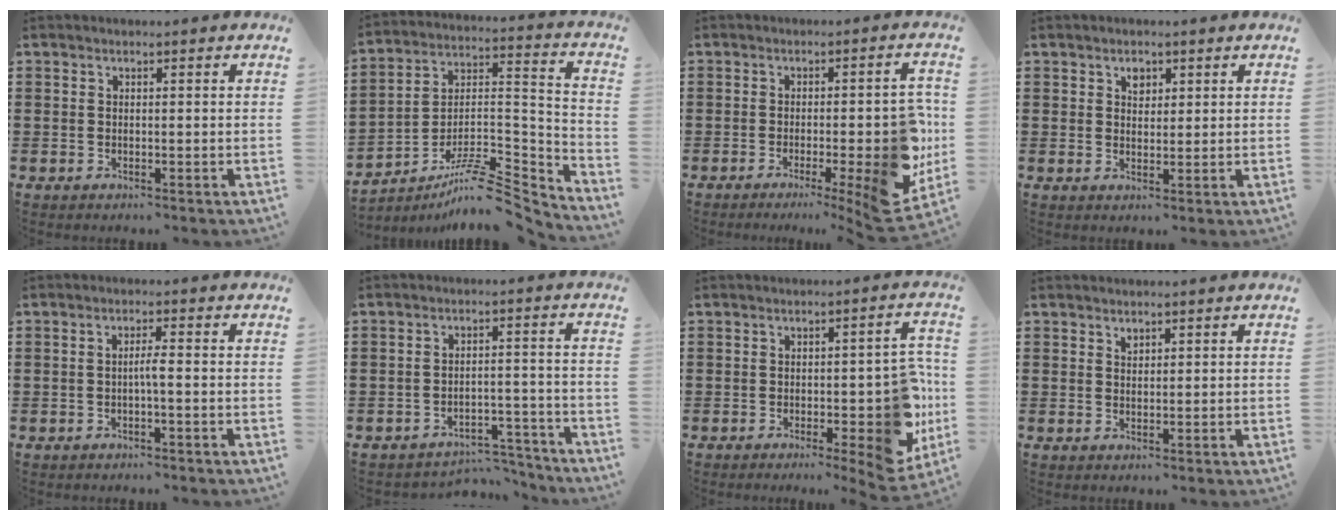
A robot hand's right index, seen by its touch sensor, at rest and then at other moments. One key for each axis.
{"total": 9.3, "fx": -7.5, "fy": 2.3, "fz": 5.0, "tx": -0.085, "ty": 0.012, "tz": -0.147}
{"total": 10.6, "fx": -2.7, "fy": 2.3, "fz": 10.0, "tx": -0.121, "ty": -0.023, "tz": -0.043}
{"total": 2.1, "fx": 1.2, "fy": 1.4, "fz": 1.1, "tx": -0.017, "ty": 0.002, "tz": 0.020}
{"total": 2.0, "fx": -0.5, "fy": 0.0, "fz": 1.9, "tx": -0.037, "ty": 0.000, "tz": -0.010}
{"total": 4.7, "fx": -4.4, "fy": 0.6, "fz": 1.3, "tx": -0.024, "ty": 0.003, "tz": -0.087}
{"total": 9.2, "fx": -2.2, "fy": 2.9, "fz": 8.5, "tx": -0.102, "ty": -0.013, "tz": -0.030}
{"total": 1.0, "fx": 0.9, "fy": 0.5, "fz": 0.2, "tx": -0.005, "ty": 0.001, "tz": 0.017}